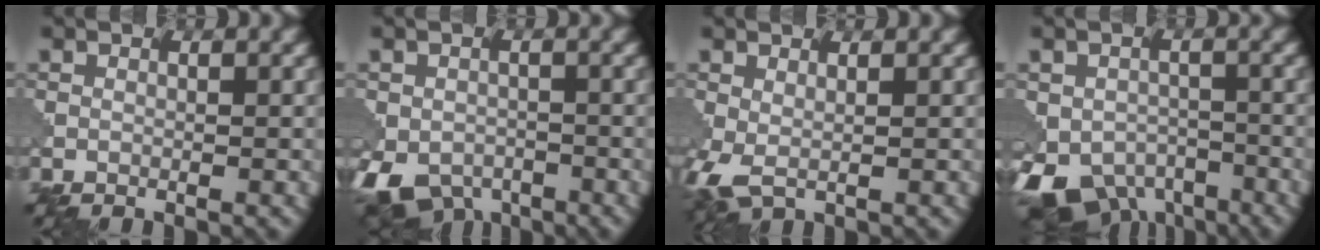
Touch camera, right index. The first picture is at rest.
{"total": 7.1, "force": [-3.9, 4.7, 3.7], "torque": [-0.069, -0.027, -0.069]}
{"total": 2.7, "force": [0.0, 1.3, 2.3], "torque": [-0.064, -0.004, -0.002]}
{"total": 8.9, "force": [-5.3, 5.3, 4.8], "torque": [-0.086, -0.021, -0.088]}